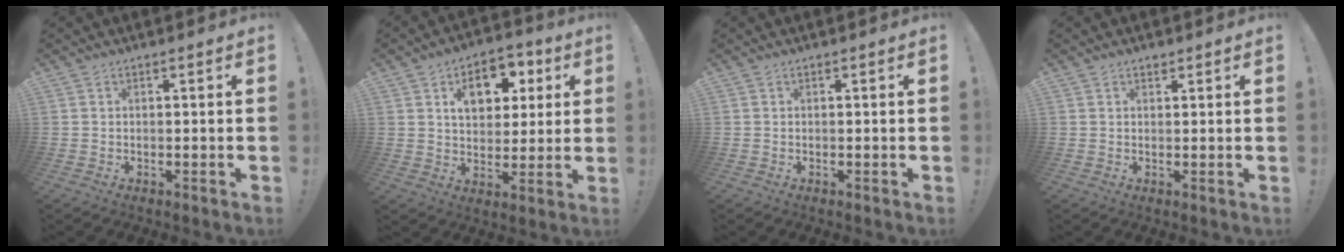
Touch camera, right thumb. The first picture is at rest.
{"total": 11.8, "force": [4.5, 8.1, 7.3], "torque": [-0.104, -0.006, 0.080]}
{"total": 0.0}
{"total": 0.9, "force": [0.7, 0.5, 0.1], "torque": [-0.003, -0.001, 0.014]}